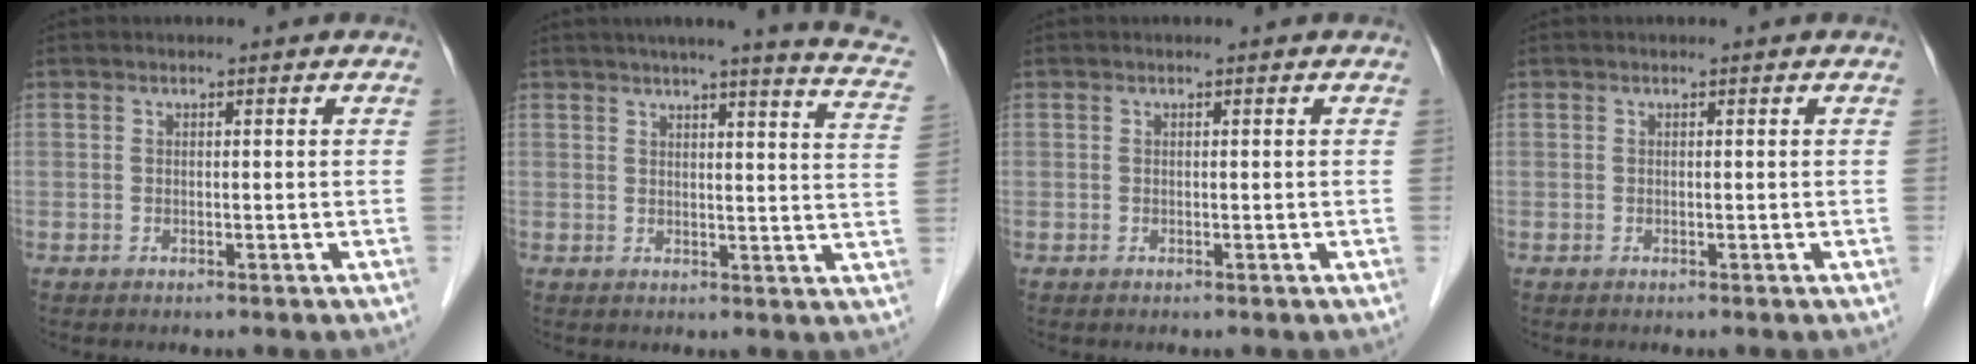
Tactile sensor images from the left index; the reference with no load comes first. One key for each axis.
{"total": 13.9, "fx": 11.1, "fy": 0.2, "fz": 8.4, "tx": -0.108, "ty": -0.021, "tz": 0.110}
{"total": 0.0}
{"total": 0.0}